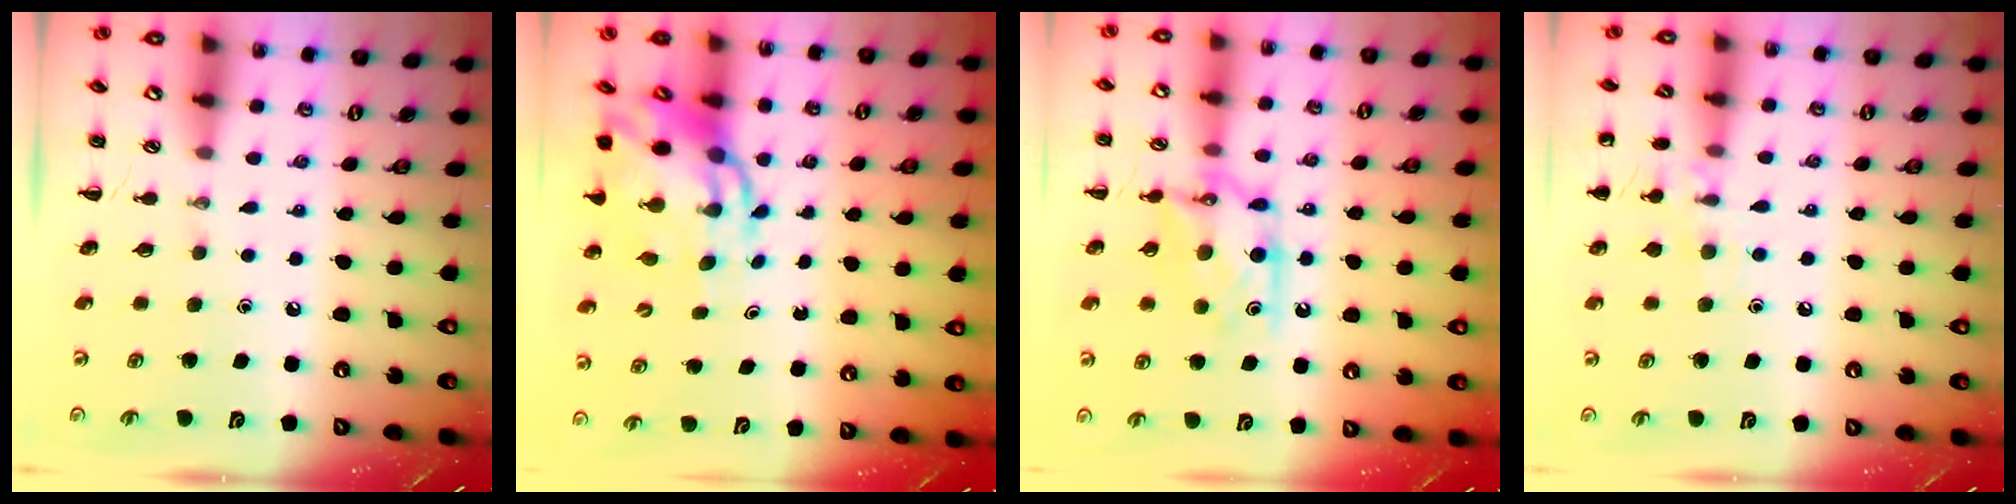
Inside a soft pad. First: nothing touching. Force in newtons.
{"total": 9.2, "press": 9.0, "slide": 2.2}
{"total": 11.2, "press": 11.1, "slide": 0.4}
{"total": 8.9, "press": 8.7, "slide": 2.0}